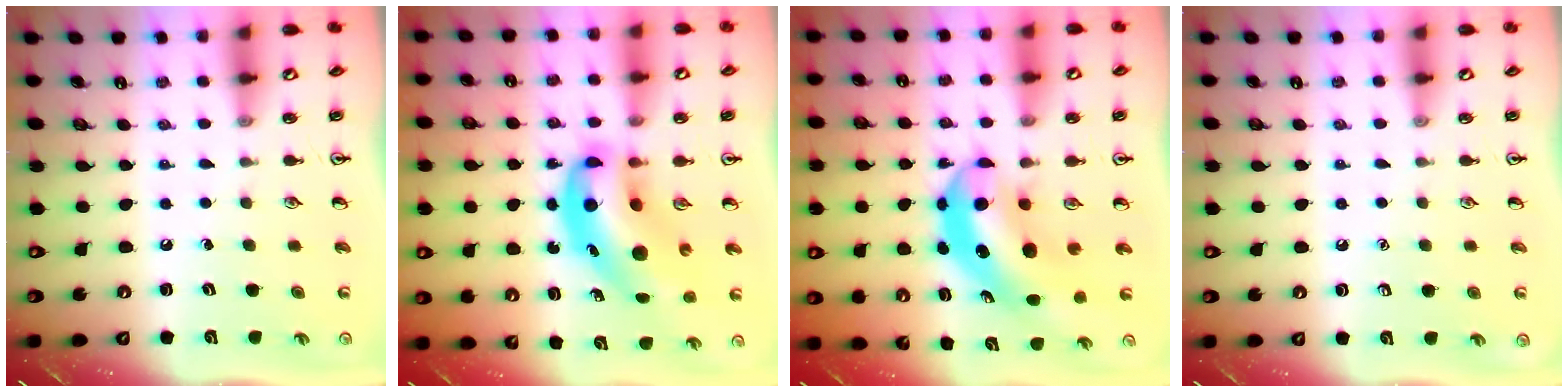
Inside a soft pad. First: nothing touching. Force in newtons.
{"total": 12.7, "press": 12.1, "slide": 3.8}
{"total": 7.3, "press": 7.0, "slide": 2.1}
{"total": 0.0}